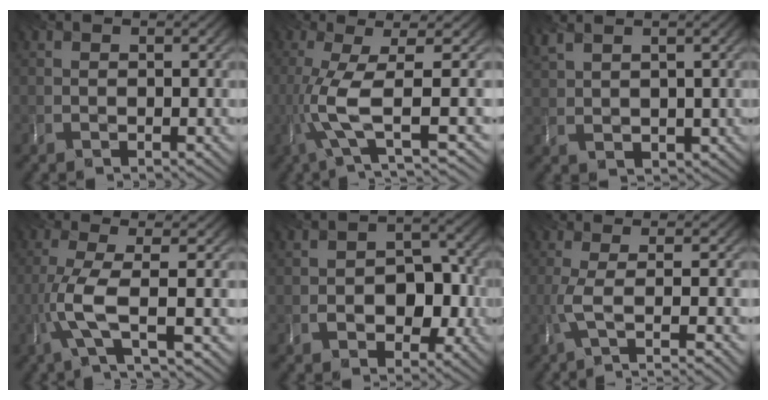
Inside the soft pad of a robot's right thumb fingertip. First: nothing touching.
{"total": 7.0, "force": [-1.1, 1.3, 6.8], "torque": [-0.125, 0.005, -0.026]}
{"total": 2.6, "force": [2.4, 0.9, 0.4], "torque": [-0.031, 0.006, 0.059]}
{"total": 4.9, "force": [-1.6, 0.7, 4.6], "torque": [-0.094, 0.003, -0.041]}
{"total": 5.0, "force": [-1.8, 3.7, 2.8], "torque": [-0.025, -0.005, -0.032]}
{"total": 4.1, "force": [-1.2, 0.6, 3.9], "torque": [-0.071, -0.002, -0.031]}